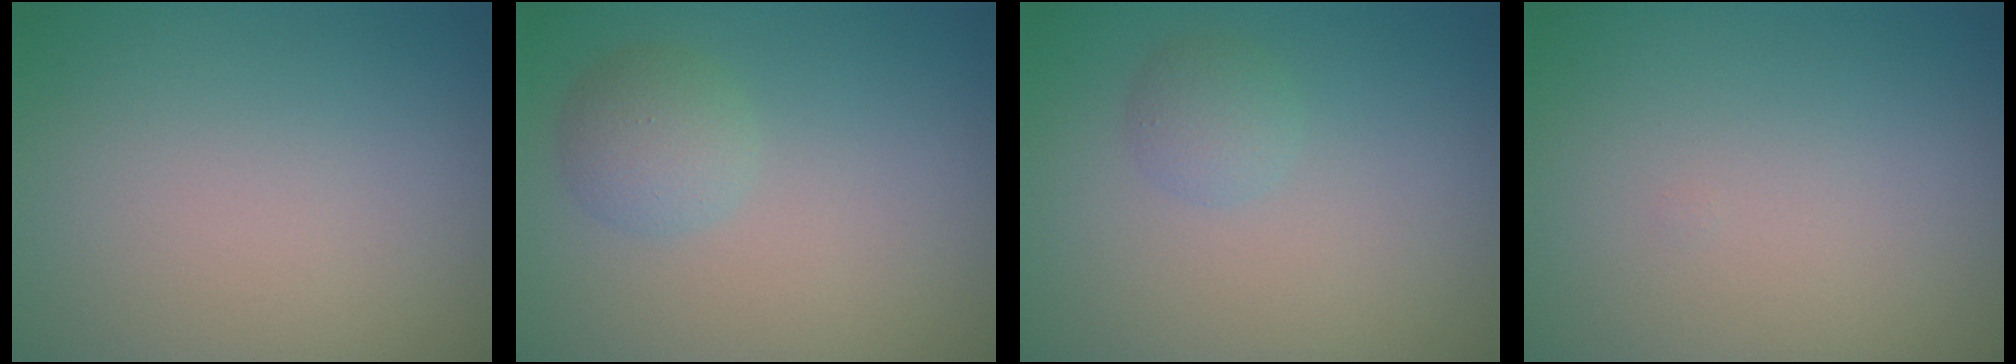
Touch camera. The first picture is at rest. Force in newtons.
{"total": 2.3, "press": 2.3, "slide": 0.1}
{"total": 1.5, "press": 1.5, "slide": 0.1}
{"total": 0.0}